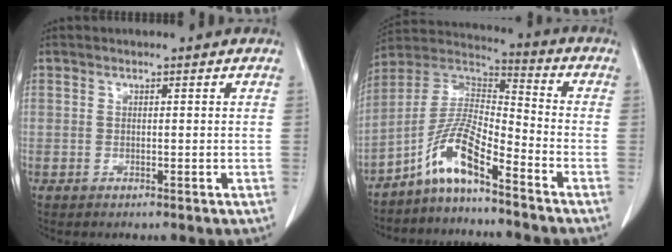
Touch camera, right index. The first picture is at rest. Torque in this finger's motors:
{"motor_torque": [1.08, -1.06, 0.30, 0.15]}